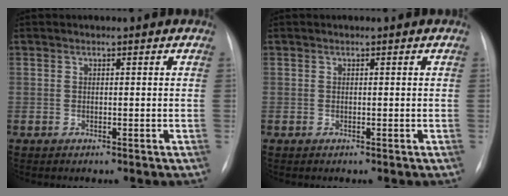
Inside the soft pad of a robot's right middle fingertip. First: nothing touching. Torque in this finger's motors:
{"motor_torque": [0.00, 0.00, 0.00, 0.00]}